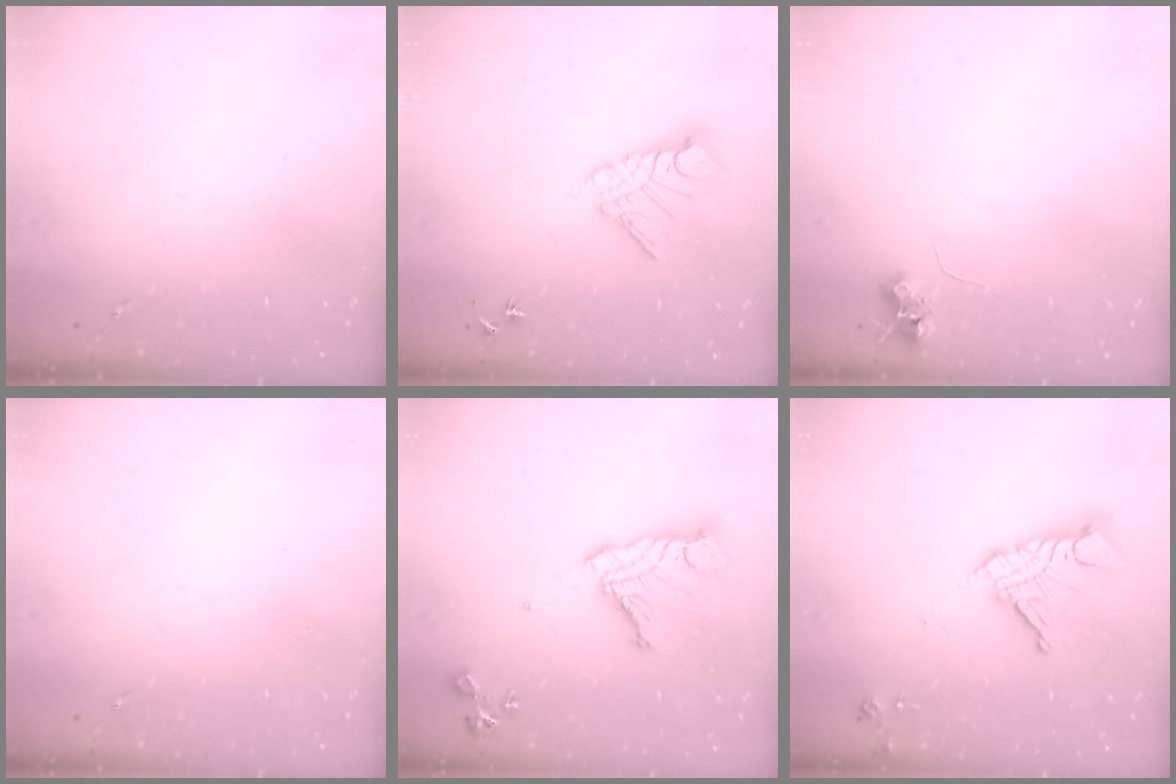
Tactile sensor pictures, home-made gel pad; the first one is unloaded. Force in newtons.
{"total": 10.6, "press": 10.5, "slide": 1.1}
{"total": 6.5, "press": 6.4, "slide": 0.9}
{"total": 0.0}
{"total": 14.4, "press": 14.3, "slide": 1.3}
{"total": 14.0, "press": 13.9, "slide": 1.5}